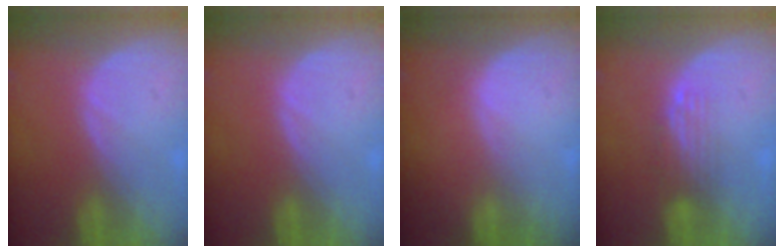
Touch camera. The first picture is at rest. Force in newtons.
{"total": 0.0}
{"total": 0.0}
{"total": 3.3, "press": 2.8, "slide": 1.8}